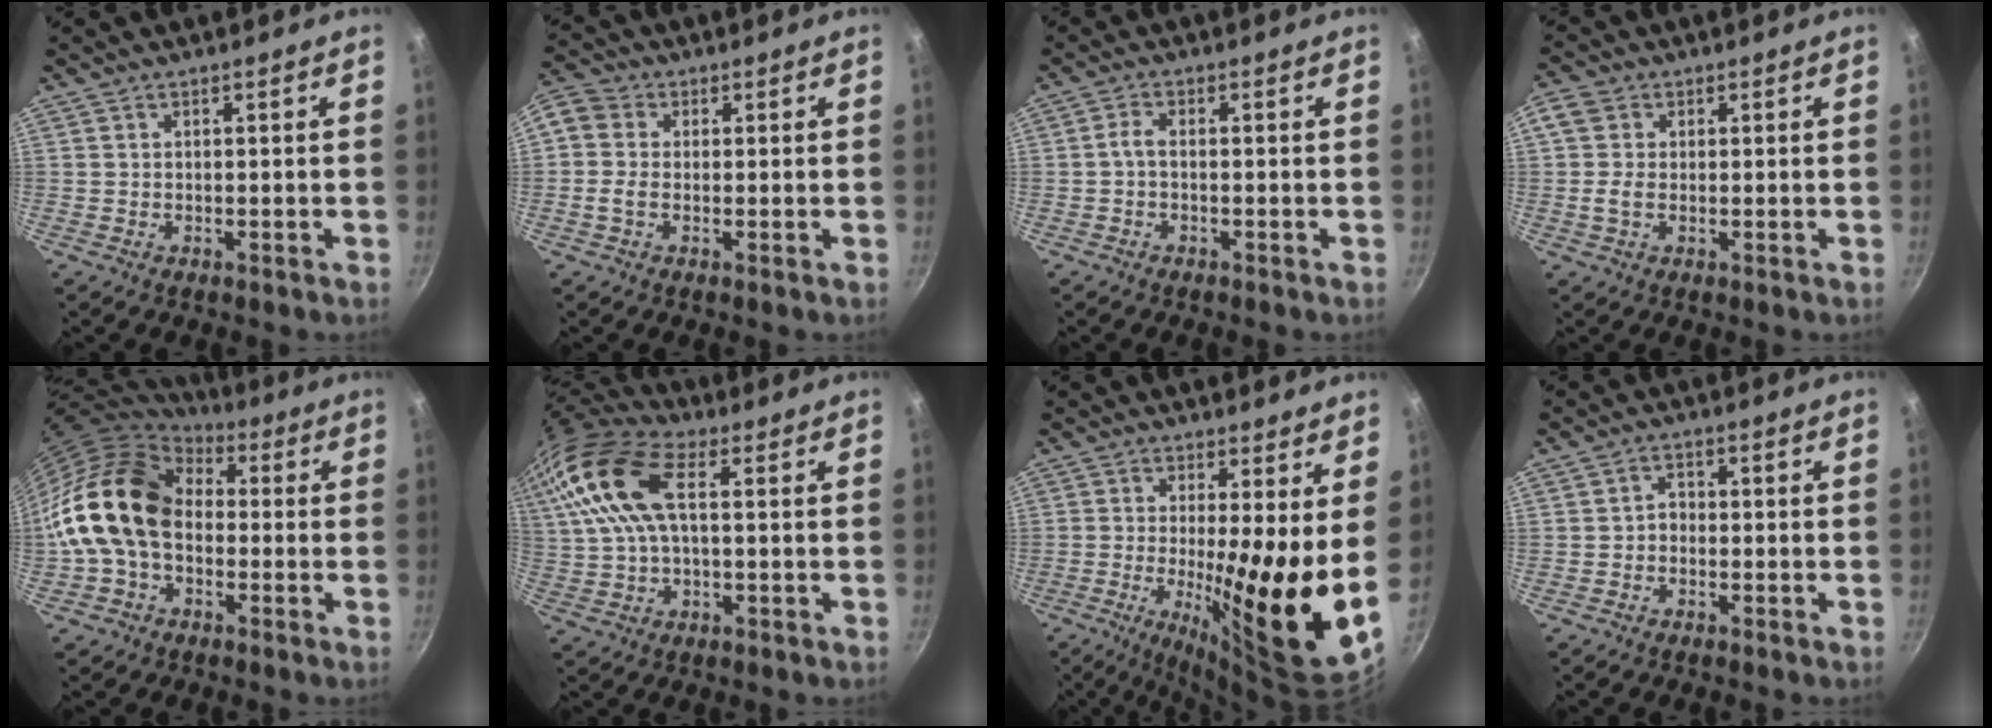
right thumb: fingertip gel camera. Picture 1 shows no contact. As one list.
[{"total": 6.7, "force": [-0.2, 5.3, 4.2], "torque": [-0.092, 0.025, -0.020]}, {"total": 2.1, "force": [-0.6, 0.8, 1.9], "torque": [-0.050, 0.011, -0.018]}, {"total": 4.5, "force": [0.1, 3.4, 2.9], "torque": [-0.056, 0.002, -0.009]}, {"total": 18.0, "force": [-0.1, 12.9, 12.5], "torque": [-0.206, 0.039, -0.014]}, {"total": 15.8, "force": [4.6, 7.9, 12.8], "torque": [-0.260, 0.027, 0.079]}, {"total": 15.1, "force": [0.4, 2.1, 14.9], "torque": [-0.218, -0.040, 0.006]}, {"total": 1.9, "force": [-0.7, 1.4, 1.0], "torque": [-0.010, 0.014, -0.016]}]